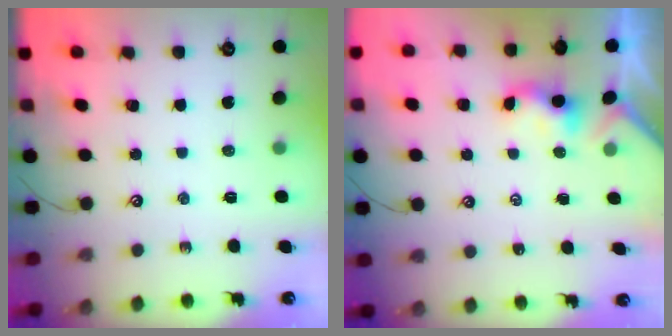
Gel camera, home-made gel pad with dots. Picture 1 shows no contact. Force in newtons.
{"total": 0.8, "press": 0.7, "slide": 0.4}